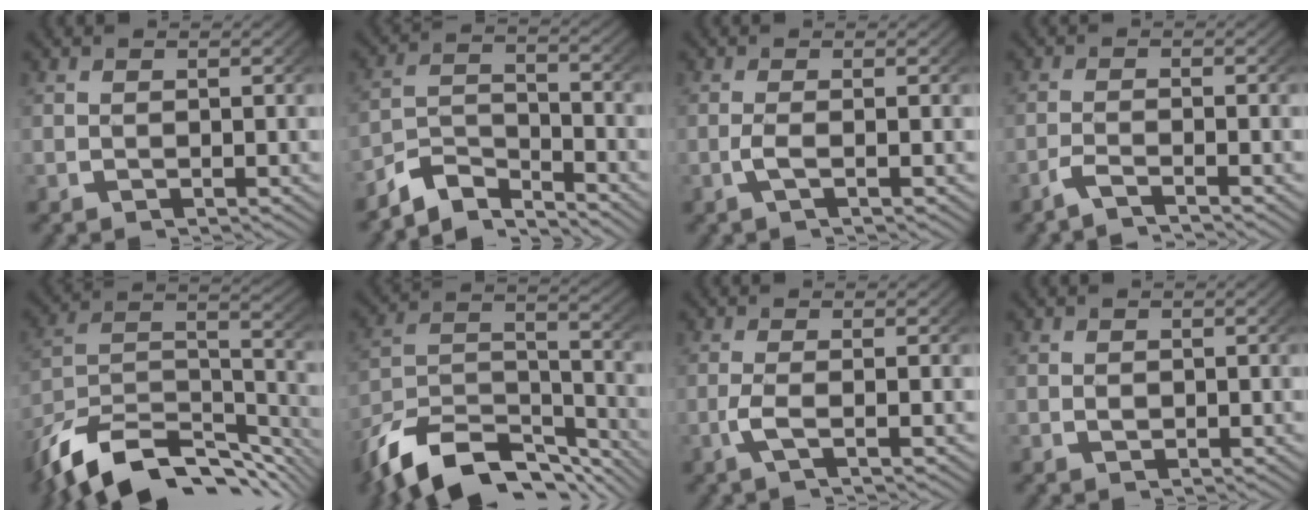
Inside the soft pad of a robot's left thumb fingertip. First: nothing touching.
{"total": 6.5, "force": [-4.7, 3.3, 3.0], "torque": [-0.058, -0.016, -0.082]}
{"total": 1.6, "force": [-0.4, 0.1, 1.6], "torque": [-0.041, -0.002, -0.007]}
{"total": 2.0, "force": [-1.7, 0.1, 1.1], "torque": [-0.026, 0.003, -0.038]}
{"total": 12.9, "force": [-7.6, 6.6, 8.0], "torque": [-0.170, -0.035, -0.106]}
{"total": 11.8, "force": [-7.8, 5.8, 6.8], "torque": [-0.139, -0.029, -0.117]}
{"total": 2.1, "force": [-0.5, 0.2, 2.0], "torque": [-0.056, -0.003, -0.010]}
{"total": 0.7, "force": [0.1, 0.6, 0.5], "torque": [-0.009, -0.007, 0.006]}